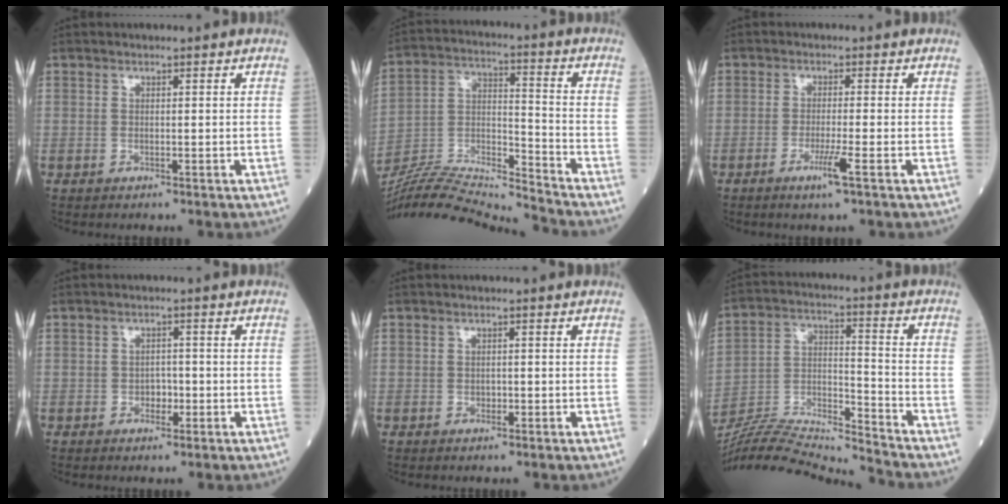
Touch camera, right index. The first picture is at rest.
{"total": 17.6, "force": [-16.9, -1.6, 4.5], "torque": [-0.083, 0.013, -0.302]}
{"total": 3.4, "force": [-1.7, -0.6, 2.9], "torque": [-0.056, -0.009, -0.035]}
{"total": 2.0, "force": [-0.7, 1.4, 1.3], "torque": [-0.013, 0.007, -0.010]}
{"total": 0.7, "force": [-0.2, 0.5, 0.4], "torque": [-0.004, 0.002, -0.004]}
{"total": 17.5, "force": [-16.8, -1.5, 4.5], "torque": [-0.084, 0.013, -0.297]}